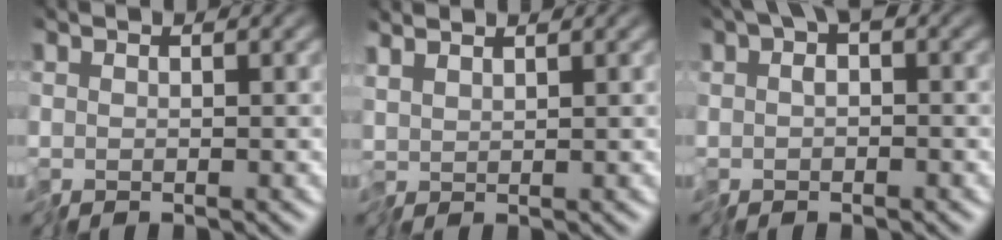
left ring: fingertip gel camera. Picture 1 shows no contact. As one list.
[{"total": 1.3, "force": [1.3, -0.1, 0.4], "torque": [-0.013, 0.007, 0.027]}, {"total": 3.8, "force": [0.8, 2.4, 2.9], "torque": [-0.047, 0.003, 0.008]}]